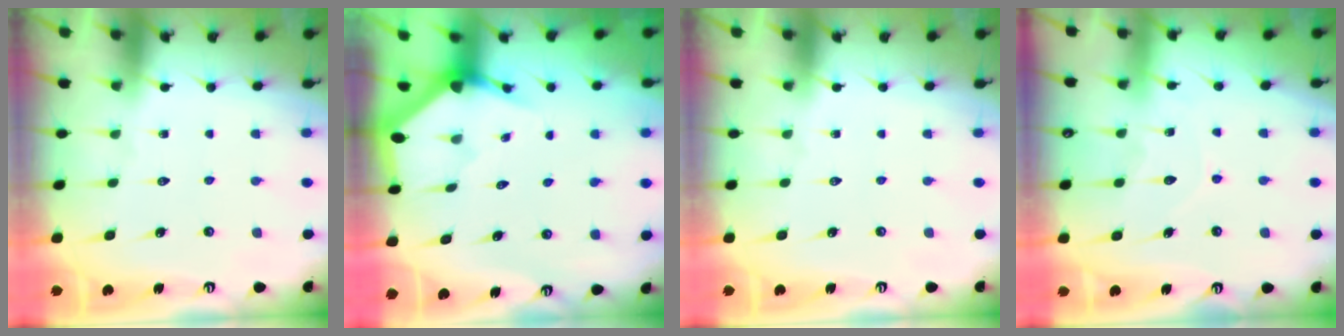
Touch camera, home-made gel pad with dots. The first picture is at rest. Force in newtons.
{"total": 2.9, "press": 2.9, "slide": 0.2}
{"total": 0.0}
{"total": 7.3, "press": 7.3, "slide": 0.8}